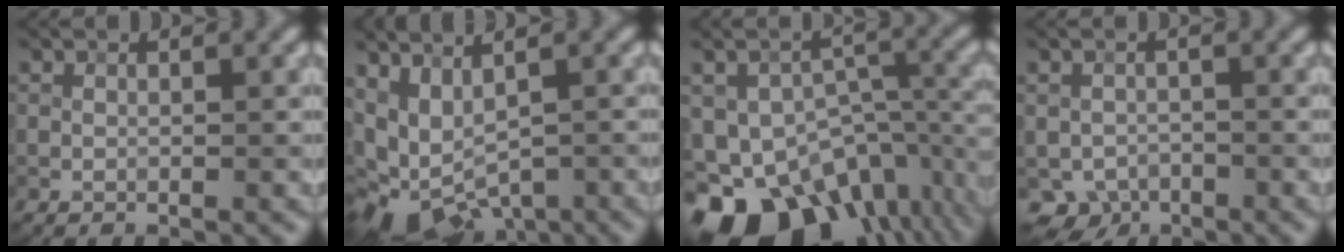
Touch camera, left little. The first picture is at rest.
{"total": 7.2, "force": [-1.7, 4.1, 5.6], "torque": [-0.097, -0.016, -0.001]}
{"total": 16.3, "force": [-9.0, 10.5, 8.7], "torque": [-0.164, -0.029, -0.113]}
{"total": 3.1, "force": [-1.7, 2.4, 1.1], "torque": [-0.017, -0.009, -0.027]}